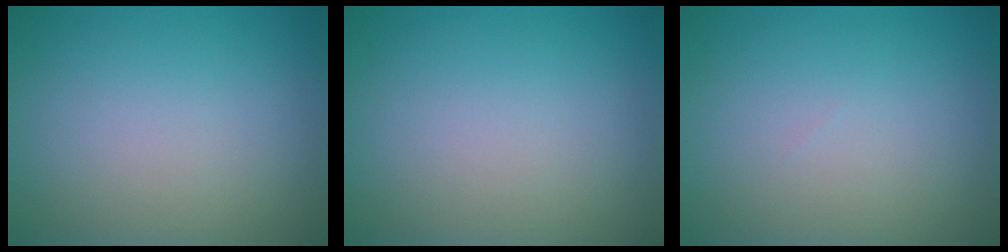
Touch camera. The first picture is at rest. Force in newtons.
{"total": 0.0}
{"total": 0.0}